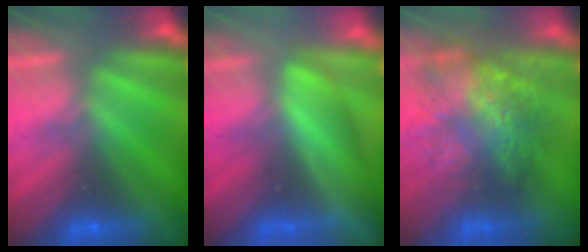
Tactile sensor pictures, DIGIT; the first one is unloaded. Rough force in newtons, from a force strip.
{"total": 3.7}
{"total": 7.2}